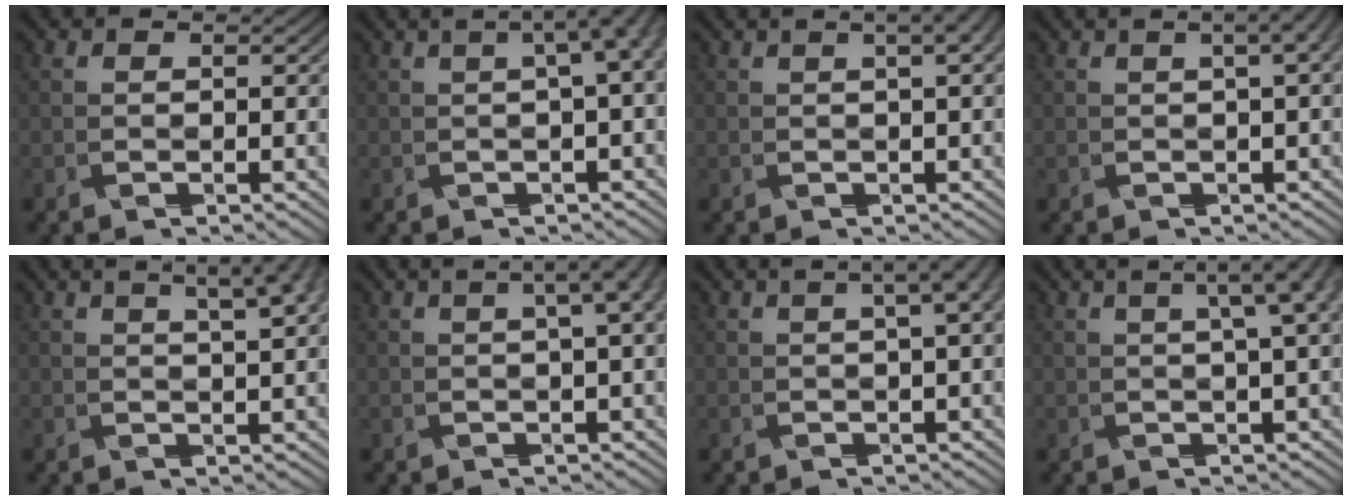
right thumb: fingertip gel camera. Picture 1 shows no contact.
{"total": 6.1, "force": [1.0, 1.7, 5.8], "torque": [-0.099, 0.001, 0.020]}
{"total": 3.9, "force": [1.3, 1.2, 3.5], "torque": [-0.064, 0.007, 0.029]}
{"total": 4.2, "force": [0.8, 1.3, 3.9], "torque": [-0.066, -0.001, 0.026]}
{"total": 6.2, "force": [3.3, 1.5, 5.0], "torque": [-0.070, 0.022, 0.050]}
{"total": 4.9, "force": [1.3, 0.9, 4.7], "torque": [-0.082, 0.006, 0.028]}
{"total": 5.2, "force": [1.4, 1.4, 4.8], "torque": [-0.081, 0.005, 0.031]}
{"total": 6.2, "force": [1.8, 0.8, 5.9], "torque": [-0.088, 0.013, 0.030]}